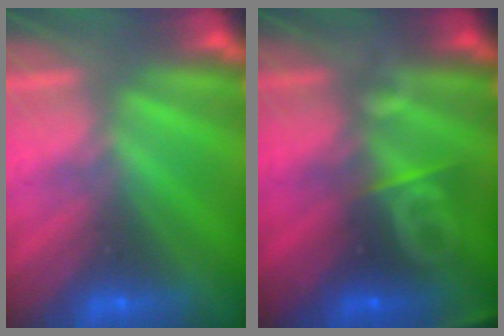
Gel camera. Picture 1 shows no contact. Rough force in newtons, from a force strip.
{"total": 8.6}